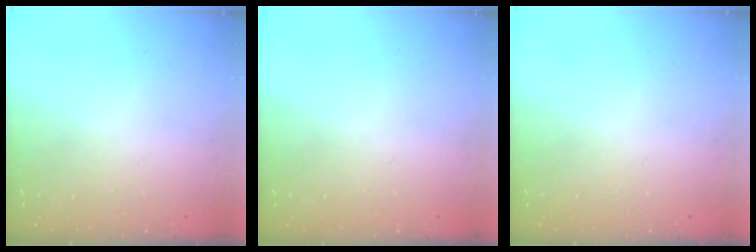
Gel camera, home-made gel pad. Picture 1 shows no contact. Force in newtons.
{"total": 0.0}
{"total": 0.0}